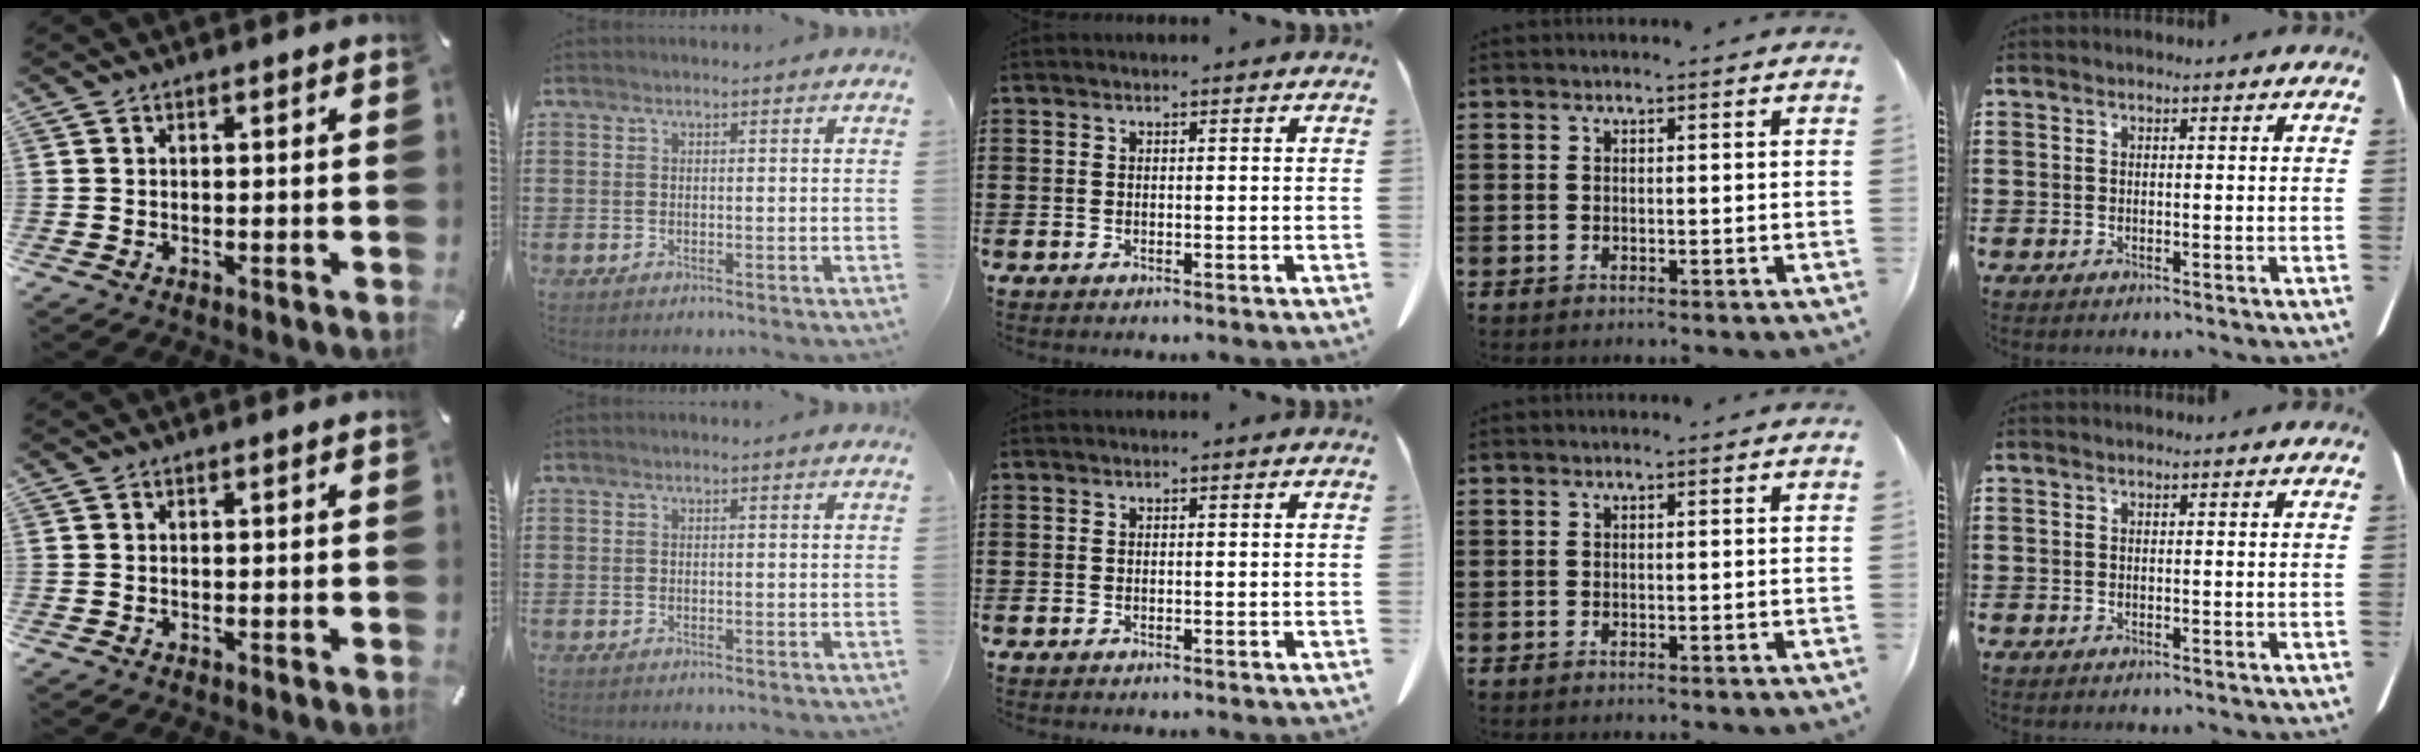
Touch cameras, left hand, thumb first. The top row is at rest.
{}